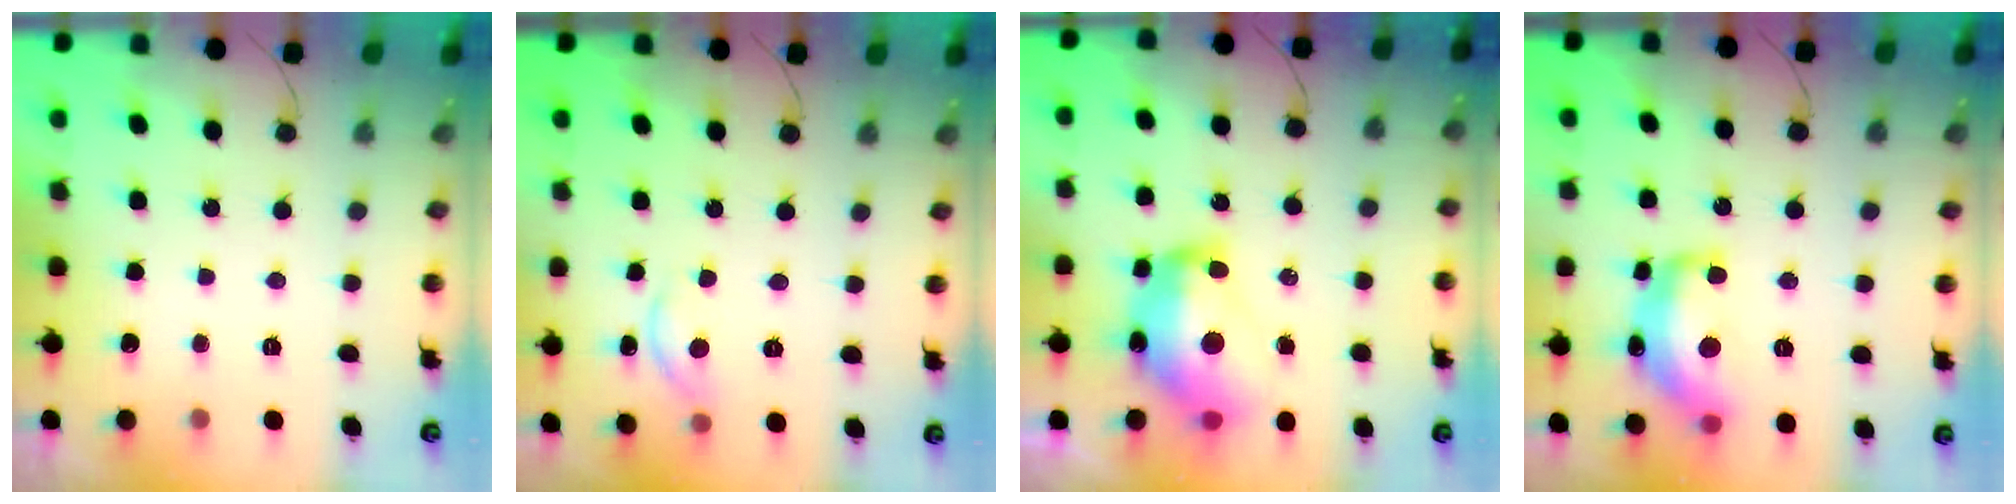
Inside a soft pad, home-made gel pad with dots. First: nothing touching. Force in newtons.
{"total": 5.6, "press": 5.6, "slide": 0.6}
{"total": 16.5, "press": 16.4, "slide": 1.6}
{"total": 15.2, "press": 15.2, "slide": 1.1}